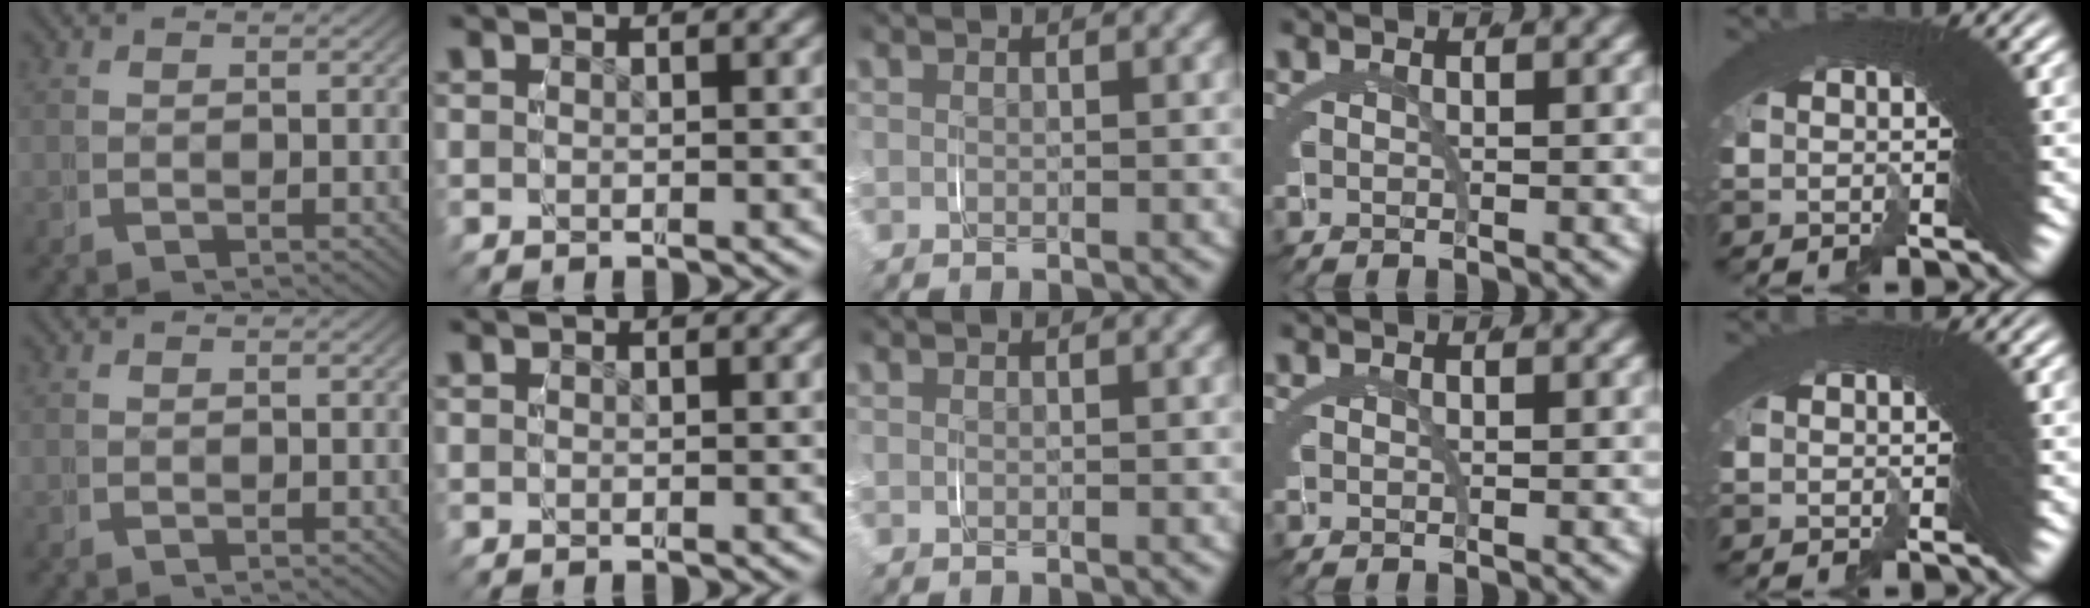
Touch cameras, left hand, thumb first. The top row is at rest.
{}